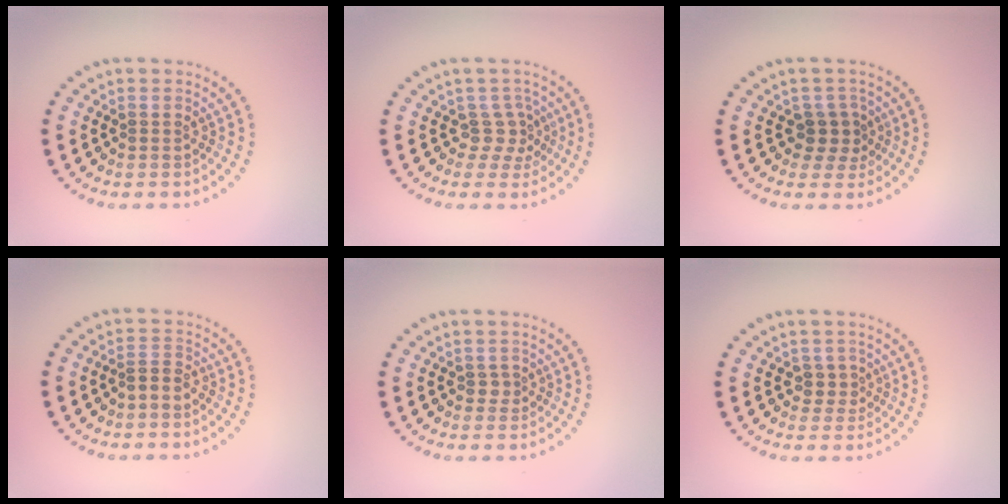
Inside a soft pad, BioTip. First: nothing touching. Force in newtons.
{"total": 2.0, "press": 1.3, "slide": 1.5}
{"total": 2.3, "press": 1.9, "slide": 1.4}
{"total": 1.4, "press": 1.2, "slide": 0.8}
{"total": 0.9, "press": 0.6, "slide": 0.7}
{"total": 1.6, "press": 1.2, "slide": 1.0}